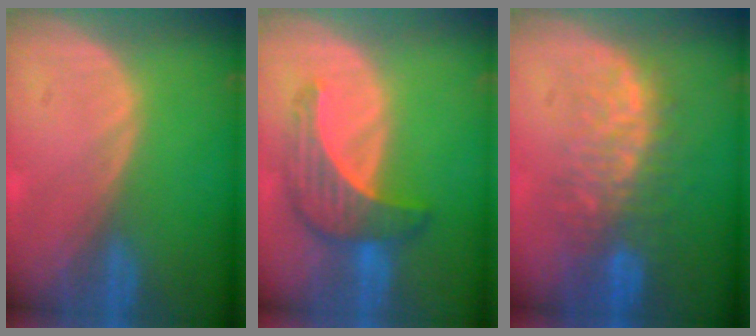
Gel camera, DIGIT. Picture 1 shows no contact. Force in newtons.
{"total": 6.9, "press": 6.8, "slide": 1.0}
{"total": 10.0, "press": 8.6, "slide": 5.2}